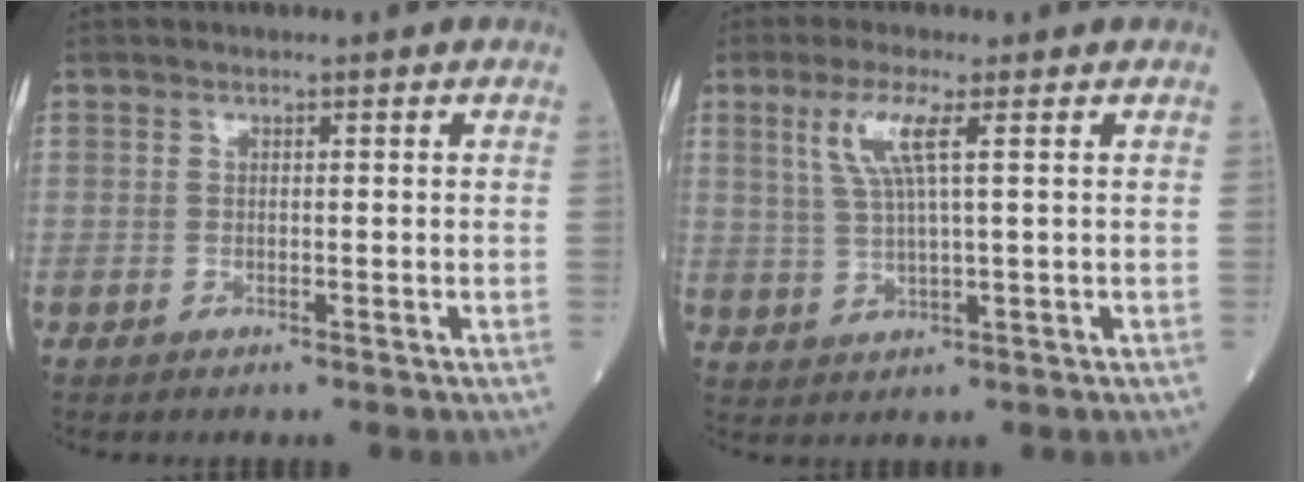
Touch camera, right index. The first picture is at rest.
{"total": 5.4, "force": [2.2, 0.3, 4.9], "torque": [-0.106, 0.004, 0.046]}